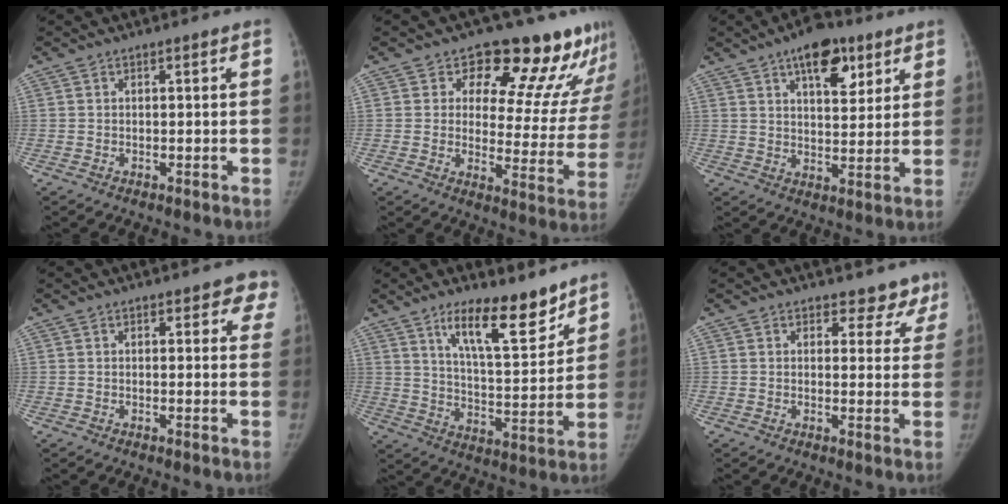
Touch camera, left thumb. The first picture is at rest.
{"total": 16.6, "force": [13.4, 7.4, 6.5], "torque": [-0.009, -0.096, 0.149]}
{"total": 11.2, "force": [6.3, 5.3, 7.5], "torque": [-0.081, -0.028, 0.094]}
{"total": 4.5, "force": [3.2, 2.3, 2.3], "torque": [0.016, -0.009, 0.023]}
{"total": 13.9, "force": [9.8, 4.0, 9.1], "torque": [-0.116, -0.074, 0.169]}
{"total": 5.7, "force": [4.7, 3.2, 0.5], "torque": [0.038, -0.025, 0.041]}